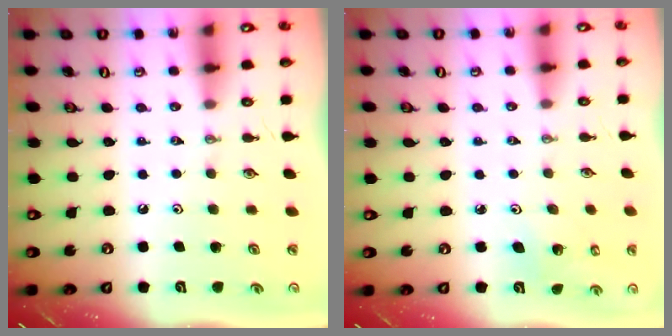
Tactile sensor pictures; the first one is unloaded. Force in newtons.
{"total": 3.5, "press": 3.3, "slide": 0.9}